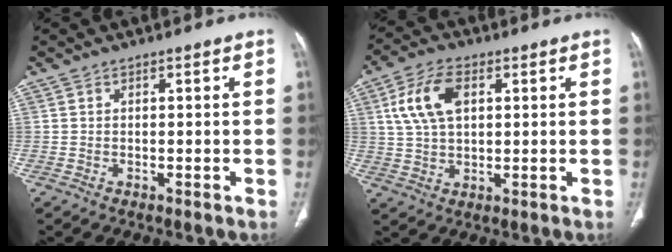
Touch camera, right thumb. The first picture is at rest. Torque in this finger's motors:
{"motor_torque": [-0.04, 0.07, 0.21, -0.16, 0.13]}